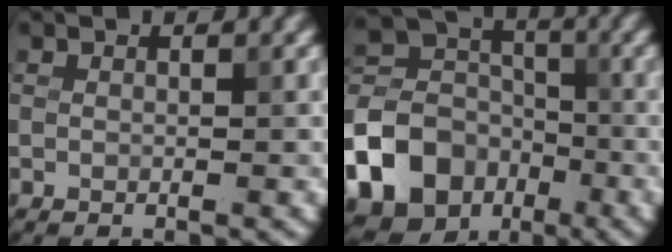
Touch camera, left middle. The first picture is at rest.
{"total": 14.1, "force": [-6.7, 11.3, 5.1], "torque": [-0.126, -0.032, -0.141]}